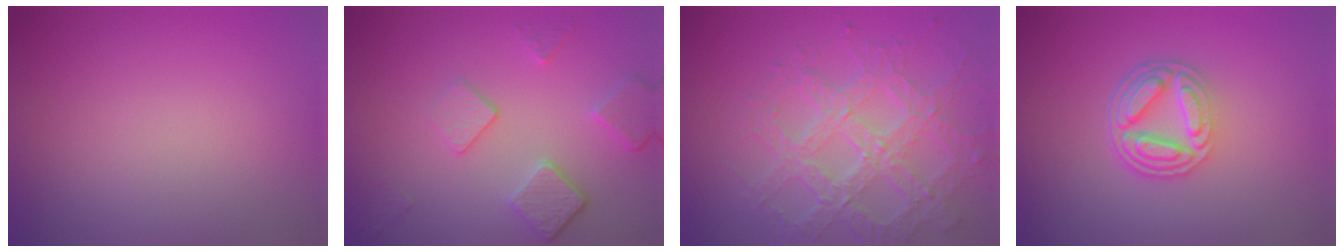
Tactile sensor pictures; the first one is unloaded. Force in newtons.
{"total": 3.8, "press": 2.9, "slide": 2.5}
{"total": 7.4, "press": 5.3, "slide": 5.1}
{"total": 5.0, "press": 3.7, "slide": 3.4}